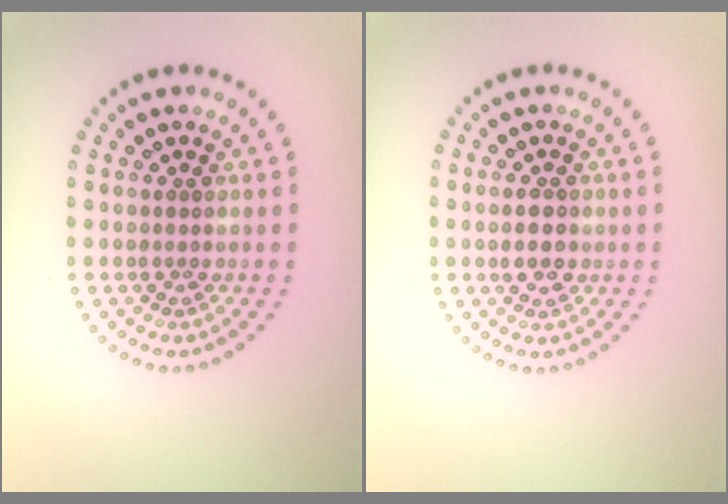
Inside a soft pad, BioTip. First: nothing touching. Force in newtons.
{"total": 2.5, "press": 2.5, "slide": 0.0}